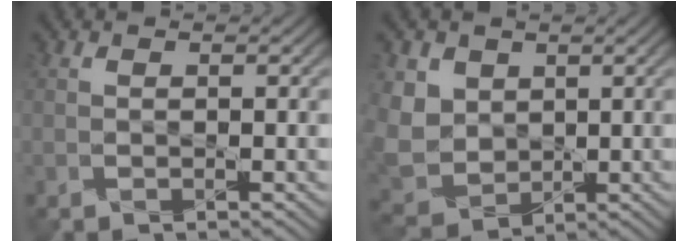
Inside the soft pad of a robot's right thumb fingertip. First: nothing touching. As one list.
[{"total": 5.6, "force": [1.9, 4.8, 2.2], "torque": [-0.087, -0.009, 0.043]}]